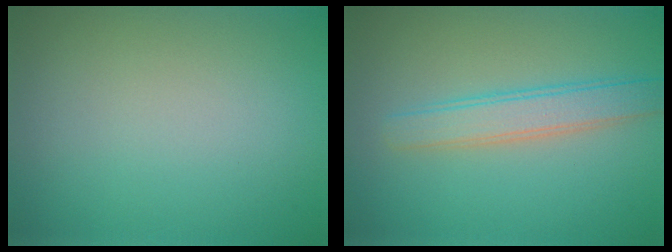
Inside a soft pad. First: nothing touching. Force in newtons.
{"total": 3.3, "press": 3.3, "slide": 0.1}